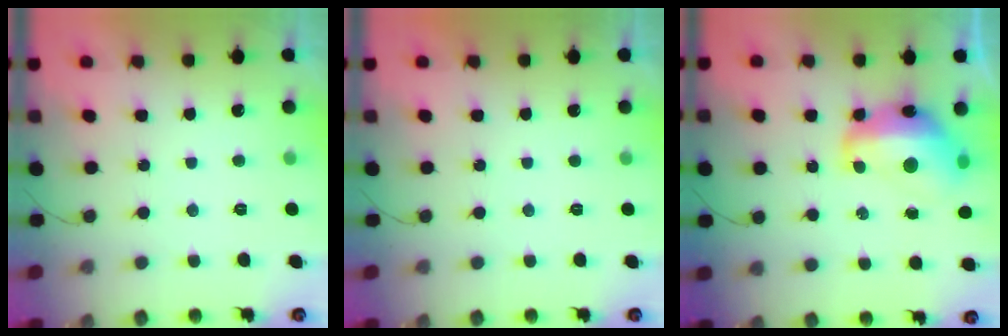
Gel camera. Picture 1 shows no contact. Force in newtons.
{"total": 0.0}
{"total": 14.7, "press": 14.6, "slide": 1.4}